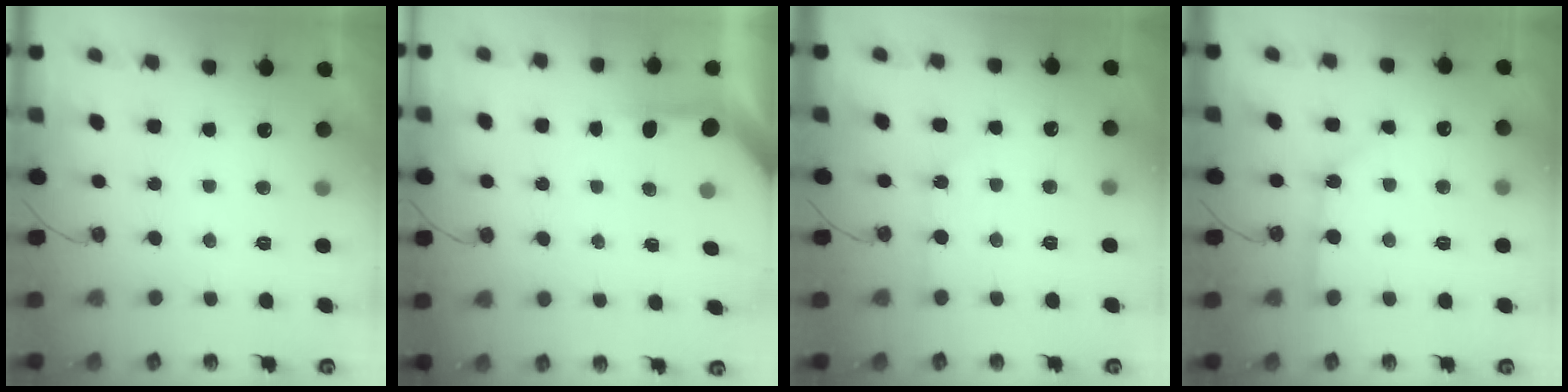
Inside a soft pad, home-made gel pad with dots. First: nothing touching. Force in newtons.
{"total": 3.8, "press": 3.7, "slide": 0.3}
{"total": 2.1, "press": 2.1, "slide": 0.3}
{"total": 2.4, "press": 2.4, "slide": 0.3}